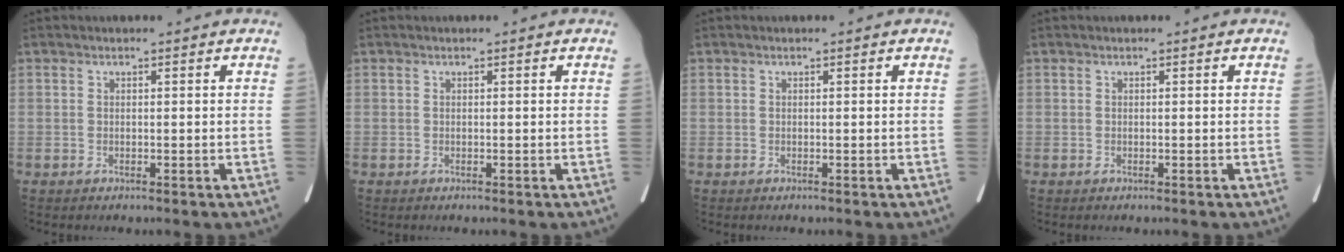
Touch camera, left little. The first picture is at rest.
{"total": 0.0}
{"total": 0.0}
{"total": 0.0}